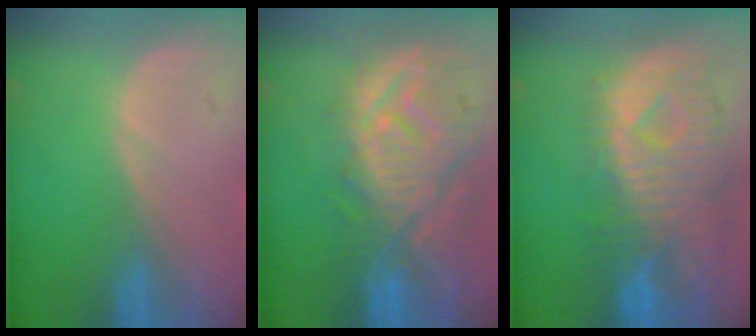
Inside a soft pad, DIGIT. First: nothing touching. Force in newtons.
{"total": 12.2, "press": 11.0, "slide": 5.4}
{"total": 11.2, "press": 9.8, "slide": 5.4}